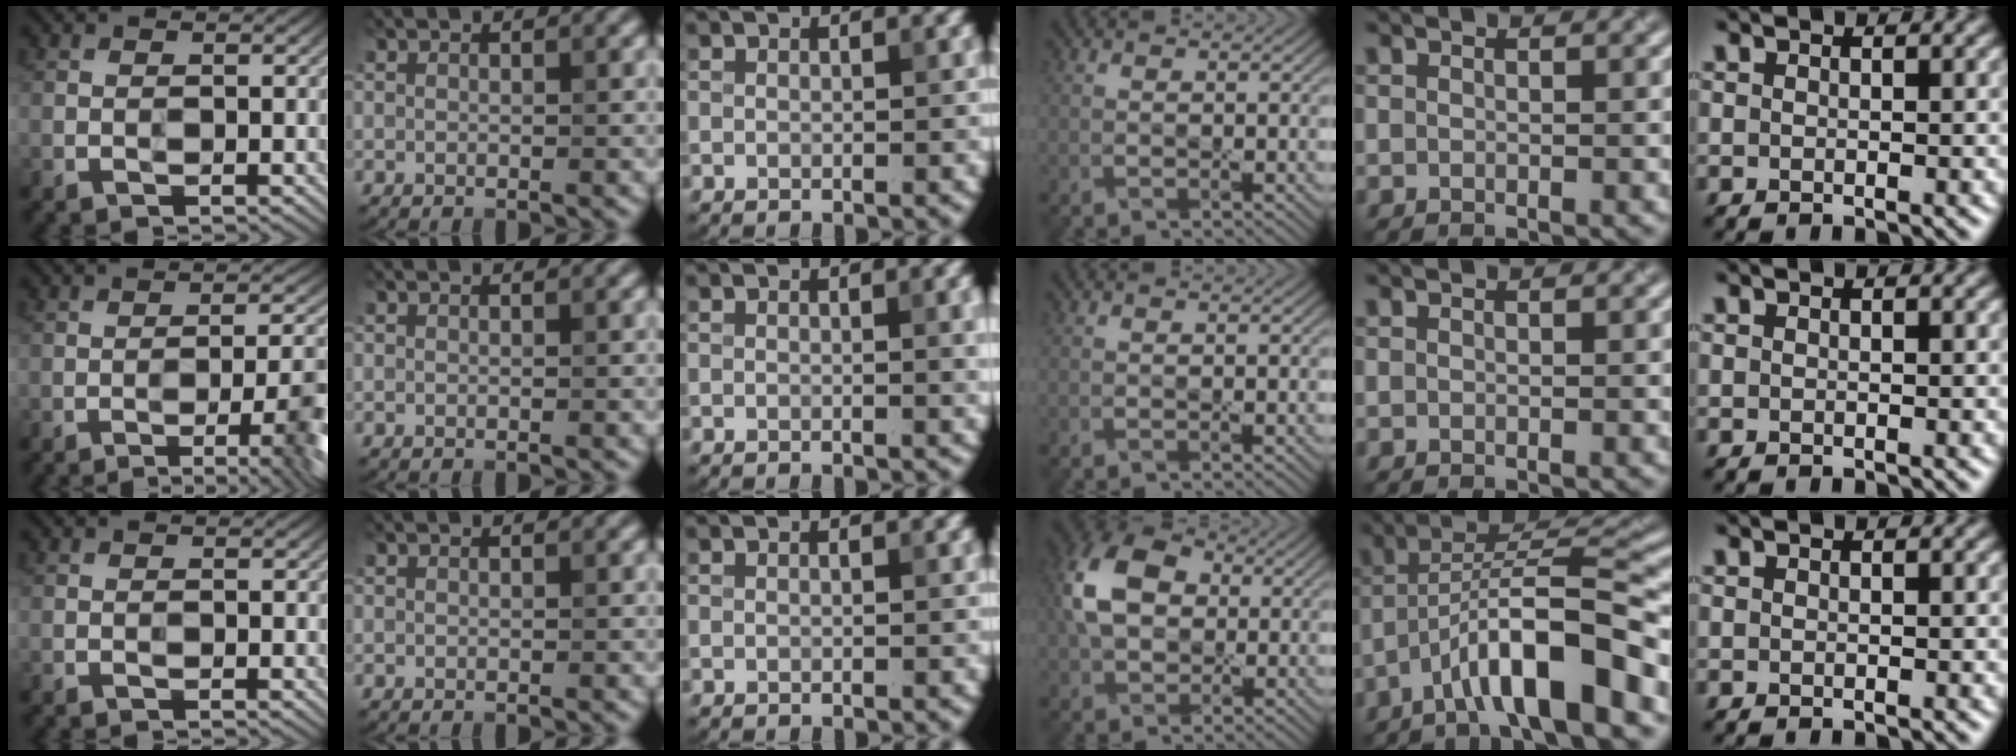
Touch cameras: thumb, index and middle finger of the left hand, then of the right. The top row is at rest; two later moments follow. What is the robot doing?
{"motion": "cut", "object": "origami paper"}